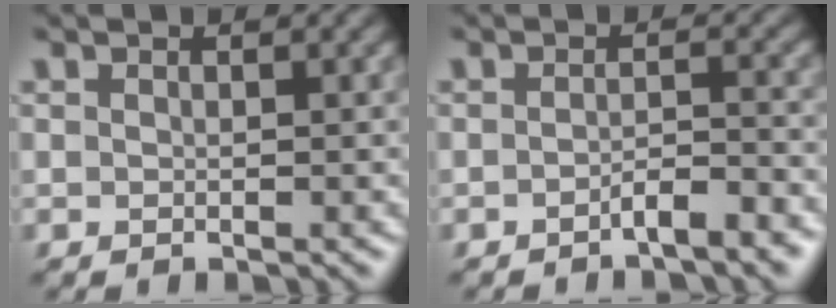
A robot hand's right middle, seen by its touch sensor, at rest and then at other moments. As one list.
[{"total": 2.4, "force": [-1.5, 0.5, 1.7], "torque": [-0.028, 0.008, -0.029]}]